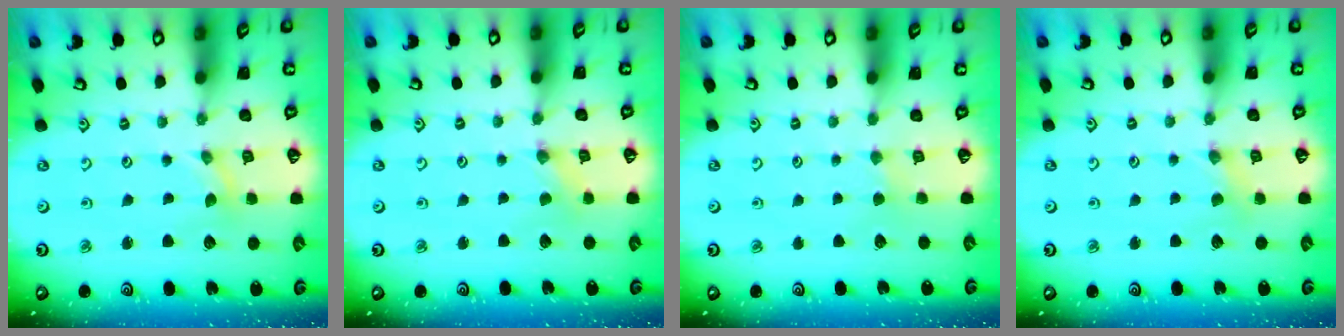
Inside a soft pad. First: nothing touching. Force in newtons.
{"total": 0.0}
{"total": 1.7, "press": 1.6, "slide": 0.3}
{"total": 2.5, "press": 2.4, "slide": 0.6}